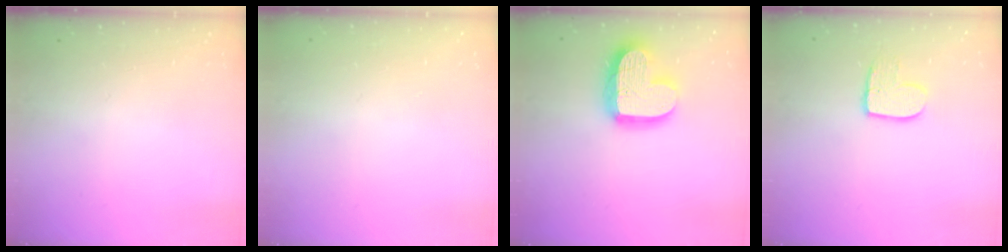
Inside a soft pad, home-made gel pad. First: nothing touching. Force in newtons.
{"total": 0.0}
{"total": 17.7, "press": 17.6, "slide": 1.3}
{"total": 9.1, "press": 9.0, "slide": 0.7}